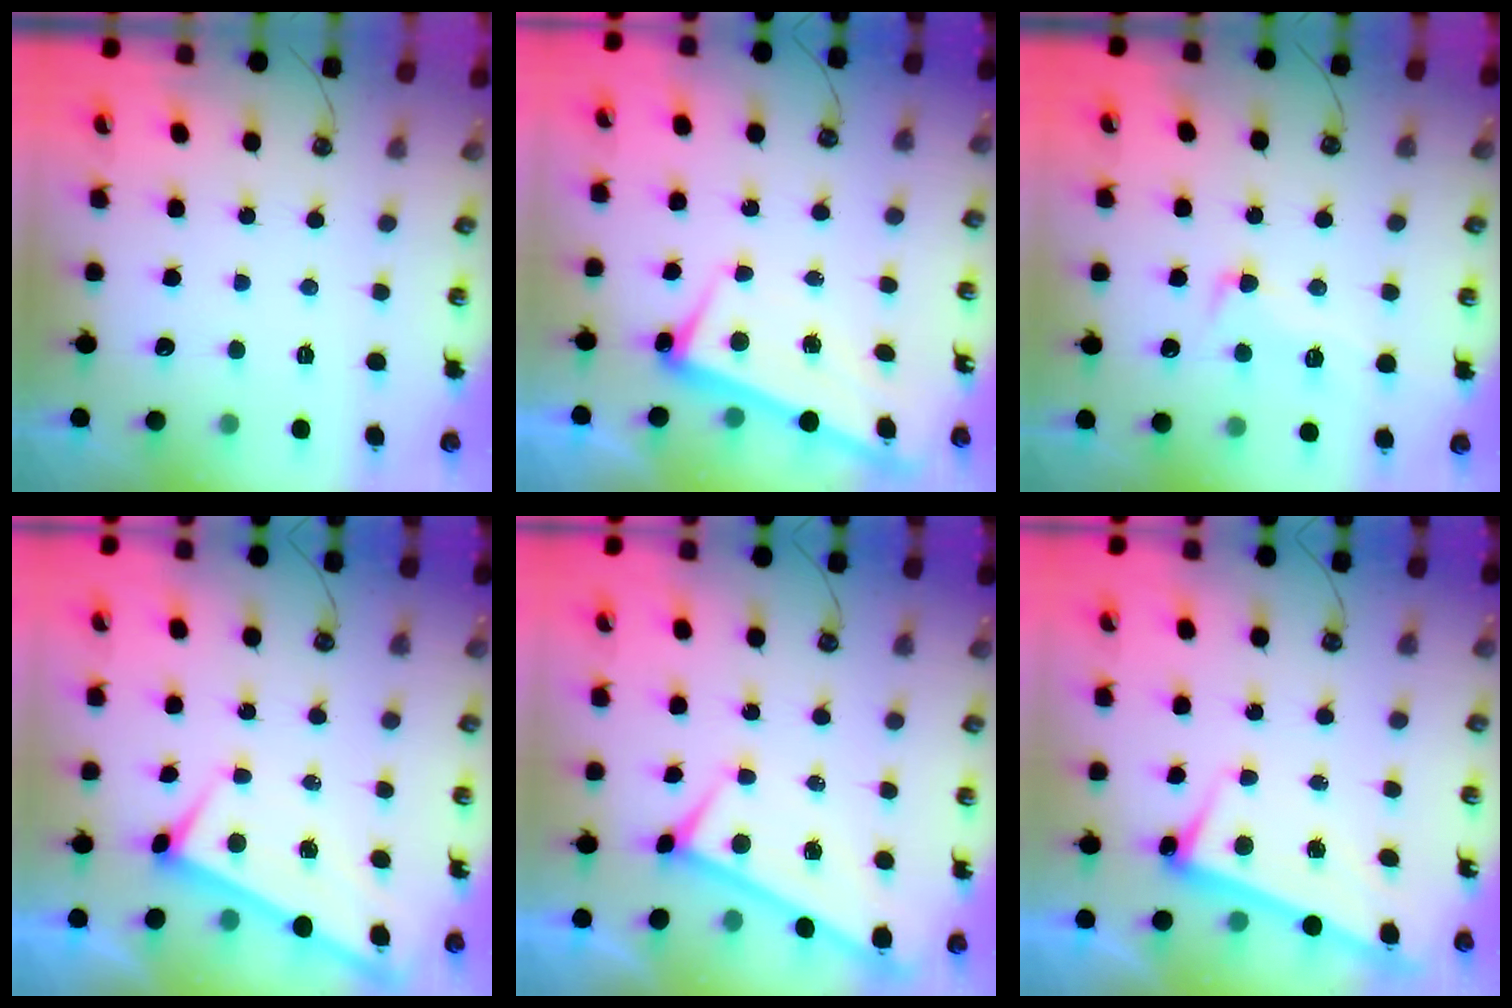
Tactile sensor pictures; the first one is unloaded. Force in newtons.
{"total": 2.2, "press": 2.2, "slide": 0.5}
{"total": 4.4, "press": 4.2, "slide": 1.2}
{"total": 1.8, "press": 1.8, "slide": 0.1}
{"total": 0.0}
{"total": 2.6, "press": 2.4, "slide": 1.0}